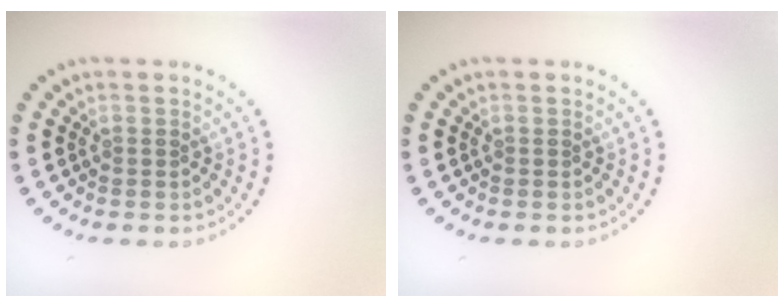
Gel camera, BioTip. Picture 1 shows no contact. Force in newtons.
{"total": 0.0}